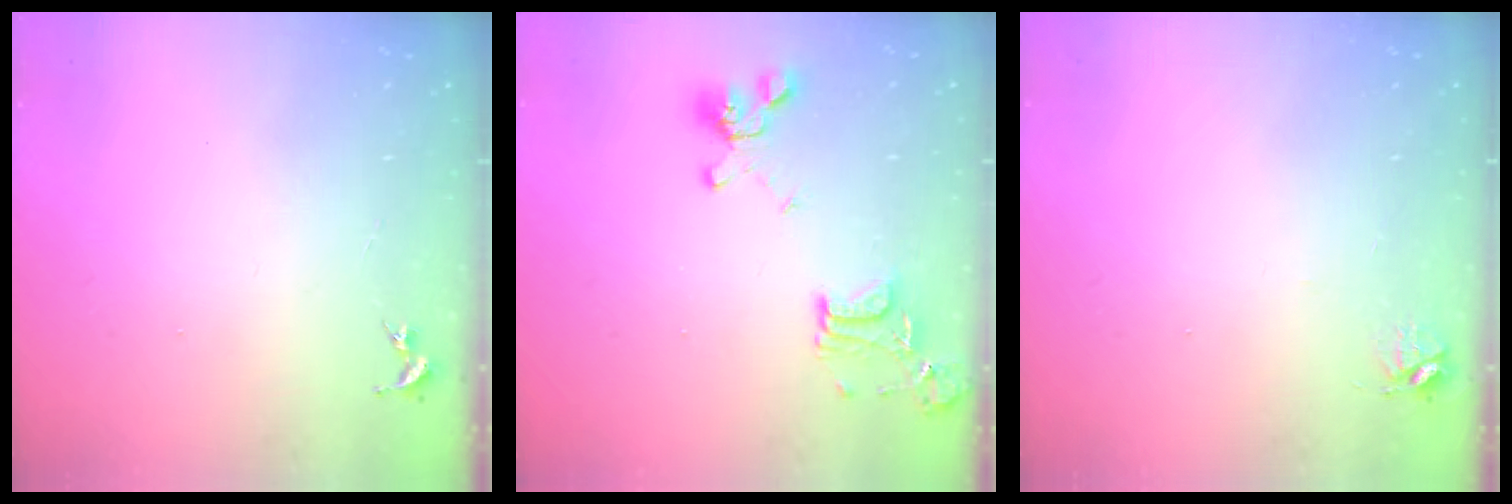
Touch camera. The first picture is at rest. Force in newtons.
{"total": 15.8, "press": 15.7, "slide": 1.4}
{"total": 4.7, "press": 4.7, "slide": 0.6}